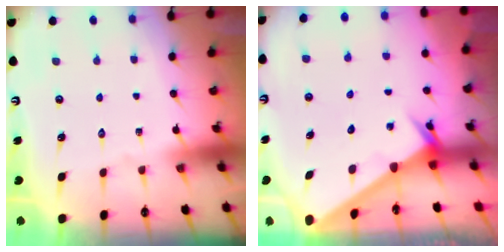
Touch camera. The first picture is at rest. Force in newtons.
{"total": 2.5, "press": 2.5, "slide": 0.3}